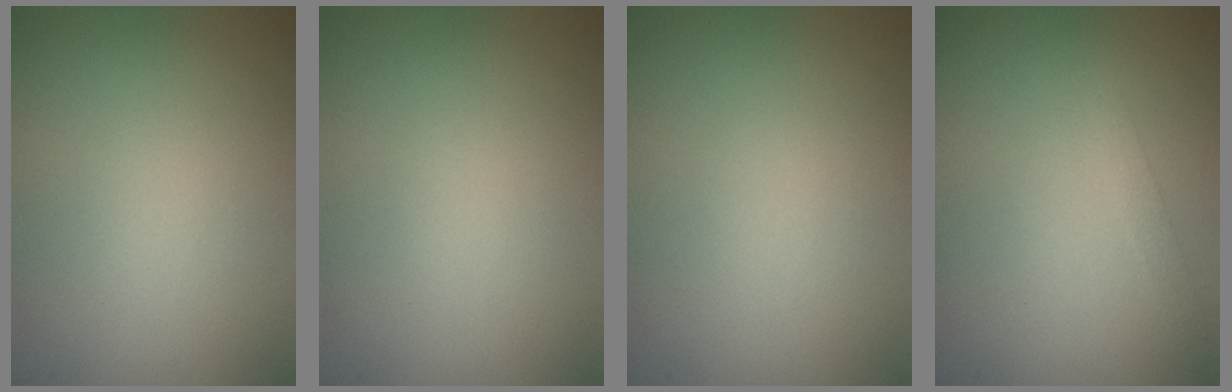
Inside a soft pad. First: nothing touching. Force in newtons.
{"total": 0.0}
{"total": 0.0}
{"total": 1.3, "press": 1.3, "slide": 0.1}